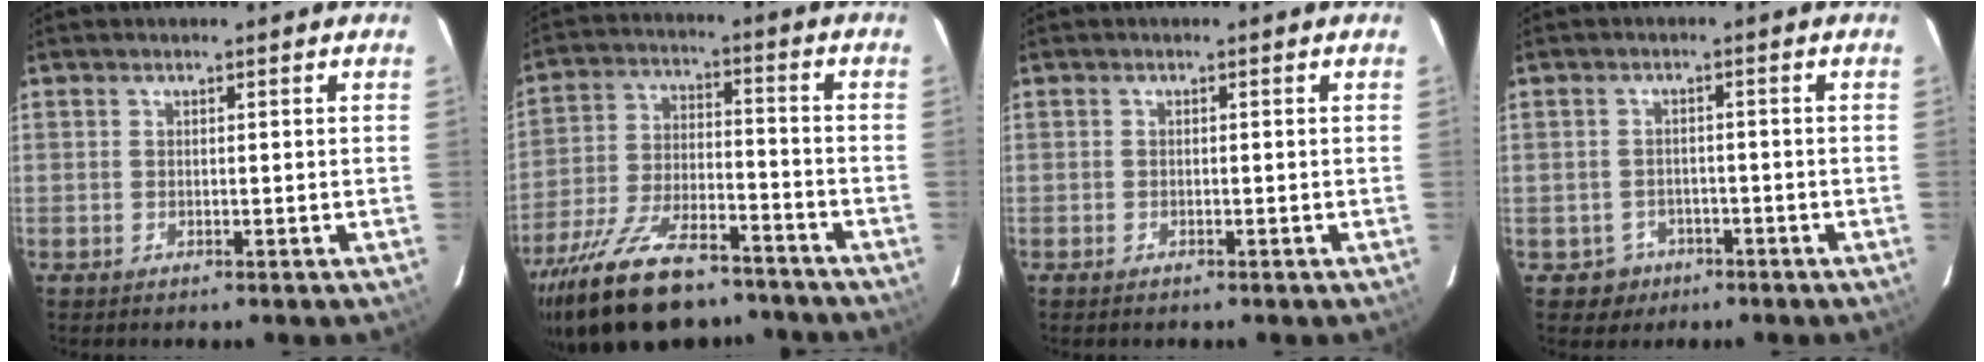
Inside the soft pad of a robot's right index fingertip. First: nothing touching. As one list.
[{"total": 22.5, "force": [-17.4, 8.6, 11.4], "torque": [-0.231, -0.025, -0.271]}, {"total": 0.8, "force": [-0.7, 0.3, 0.3], "torque": [-0.007, -0.002, -0.014]}, {"total": 4.3, "force": [-2.0, 3.7, 0.2], "torque": [-0.017, 0.016, -0.023]}]